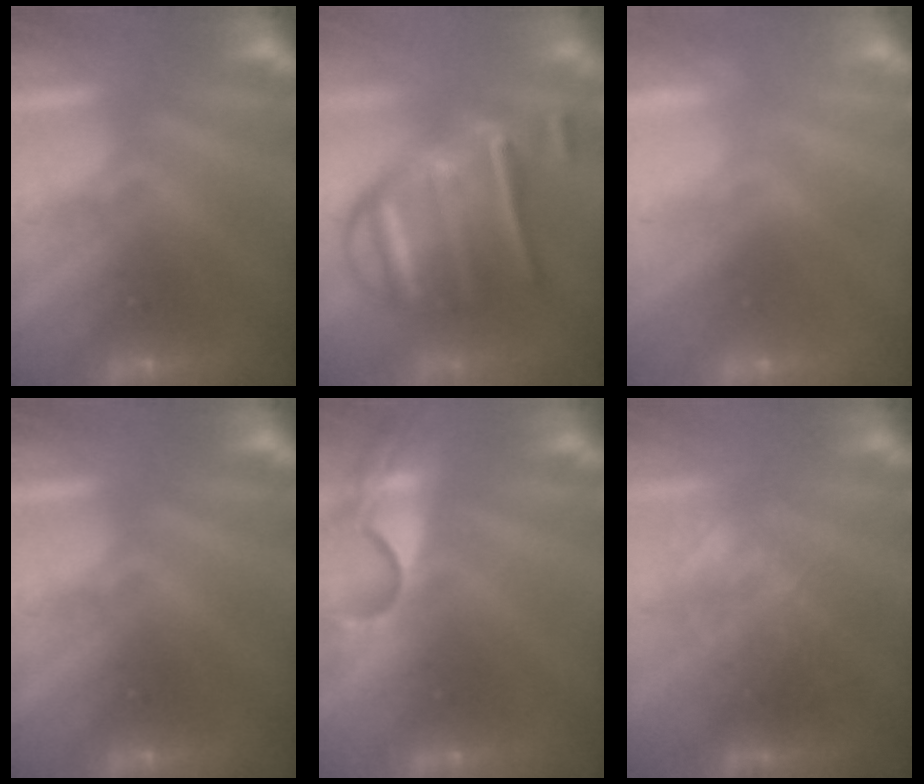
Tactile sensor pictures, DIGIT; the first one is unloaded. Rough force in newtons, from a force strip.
{"total": 6.4}
{"total": 2.4}
{"total": 0.0}
{"total": 4.7}
{"total": 2.4}